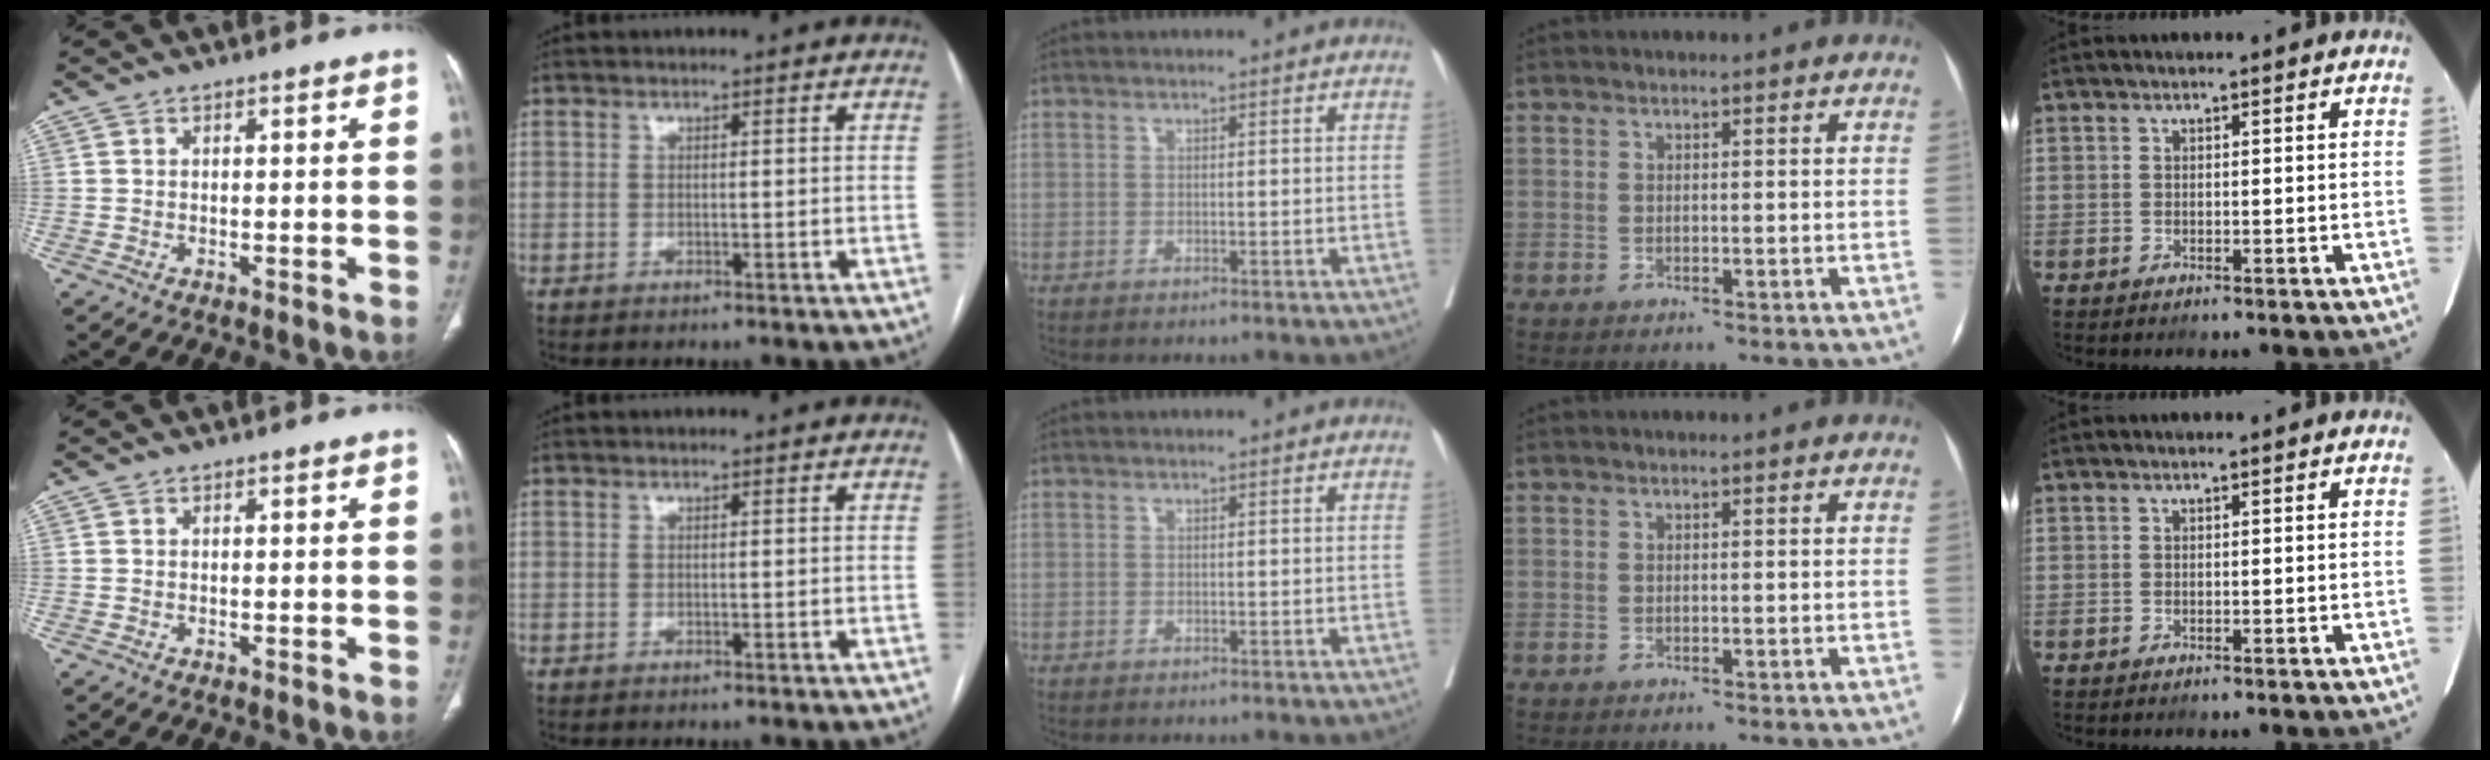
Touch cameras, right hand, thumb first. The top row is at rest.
{}